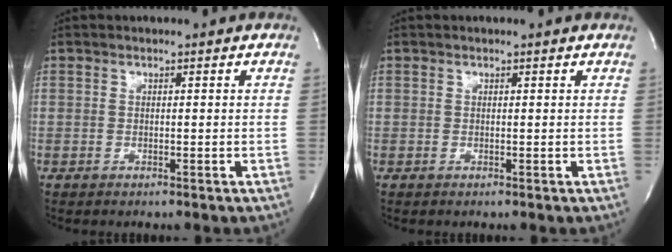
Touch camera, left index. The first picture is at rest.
{"total": 0.7, "force": [0.6, -0.1, 0.2], "torque": [-0.005, 0.005, 0.010]}